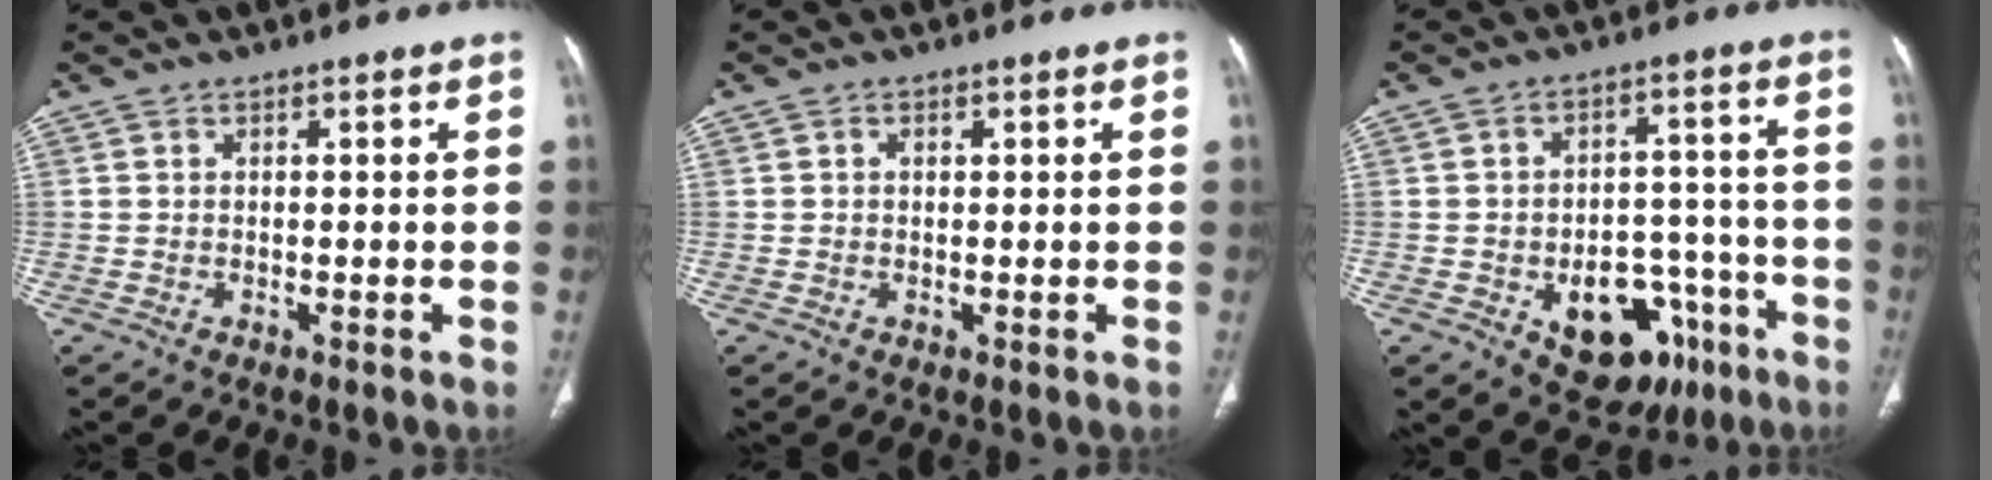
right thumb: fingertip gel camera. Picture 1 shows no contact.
{"total": 1.0, "force": [0.3, 0.7, 0.6], "torque": [-0.008, 0.001, 0.004]}
{"total": 15.1, "force": [-6.8, 9.9, 9.1], "torque": [-0.080, 0.049, -0.083]}